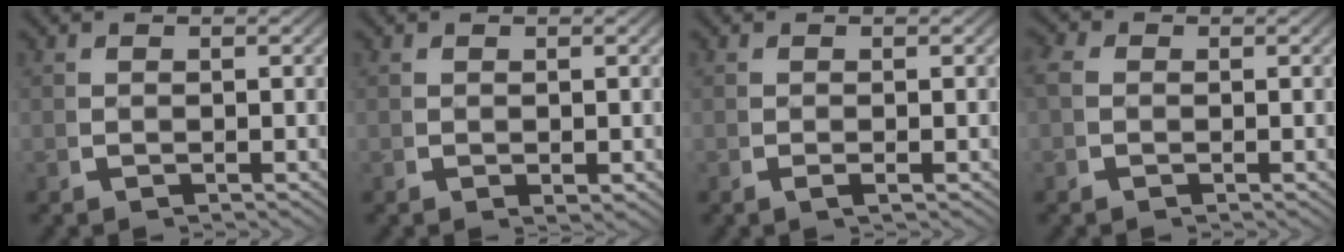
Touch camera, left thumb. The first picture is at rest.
{"total": 0.8, "force": [0.3, 0.4, 0.6], "torque": [-0.013, -0.005, 0.008]}
{"total": 0.8, "force": [-0.2, 0.1, 0.8], "torque": [-0.020, 0.000, -0.004]}
{"total": 1.5, "force": [0.0, 1.3, 0.7], "torque": [-0.020, -0.004, -0.002]}